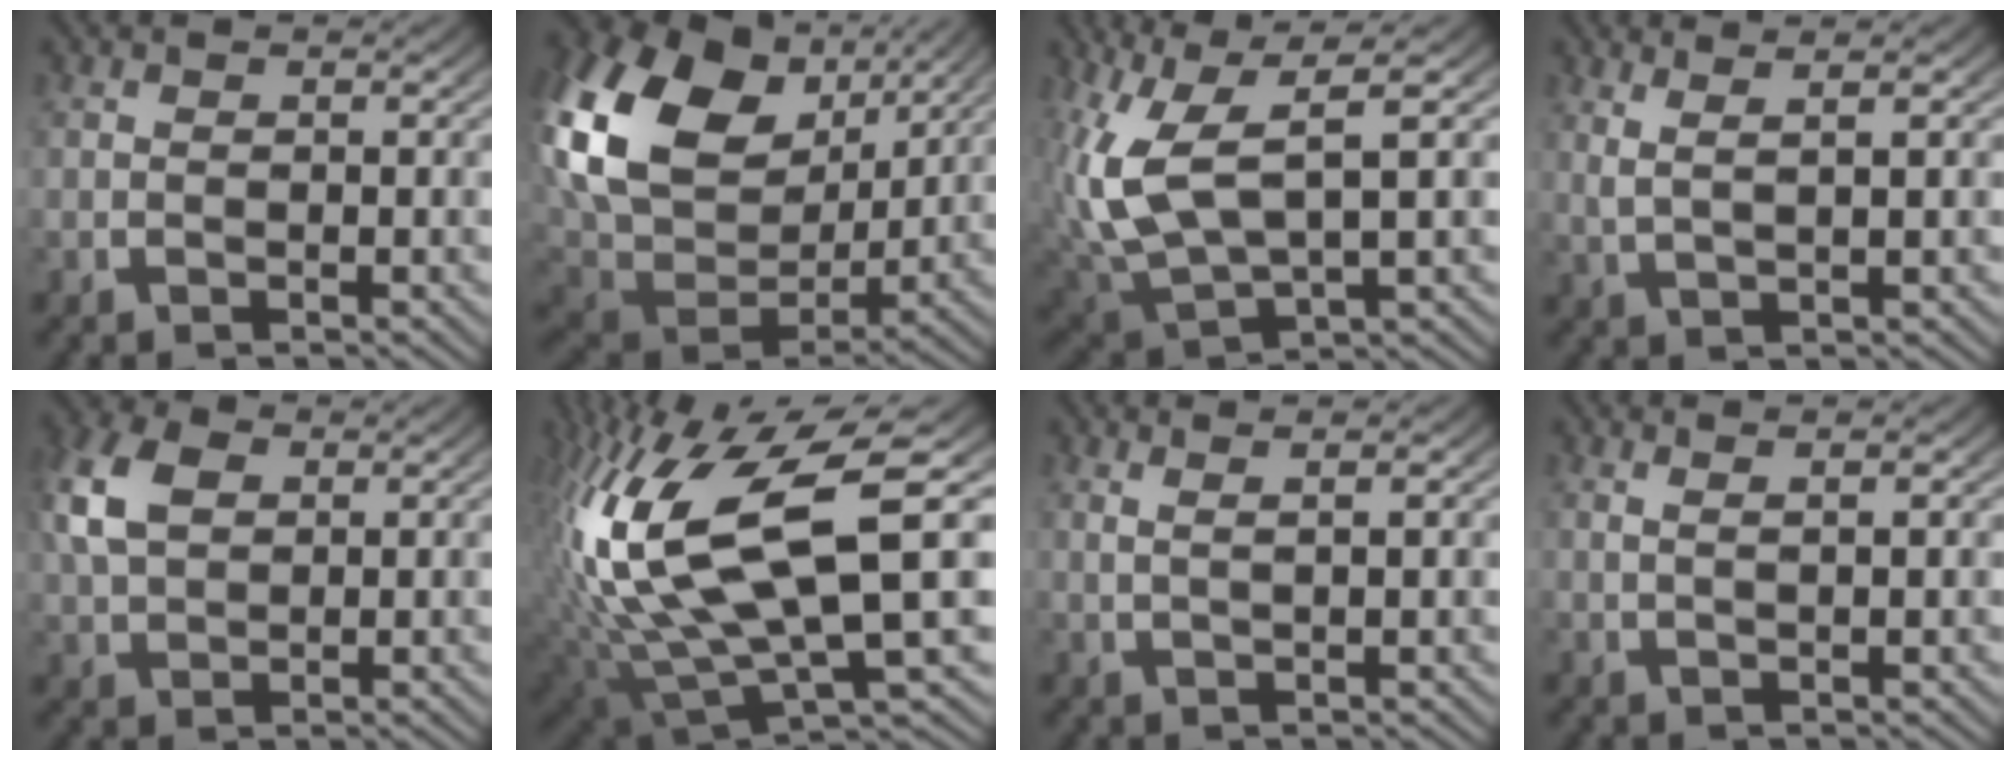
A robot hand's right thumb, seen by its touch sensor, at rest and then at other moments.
{"total": 15.8, "force": [2.6, 10.4, 11.6], "torque": [-0.259, -0.036, 0.057]}
{"total": 10.9, "force": [0.5, 6.9, 8.5], "torque": [-0.205, -0.035, 0.029]}
{"total": 3.2, "force": [2.1, 0.4, 2.4], "torque": [-0.045, 0.004, 0.043]}
{"total": 5.4, "force": [1.9, 3.5, 3.6], "torque": [-0.086, -0.004, 0.044]}
{"total": 17.9, "force": [-0.4, 10.4, 14.5], "torque": [-0.324, -0.047, 0.022]}
{"total": 2.2, "force": [1.4, 0.0, 1.6], "torque": [-0.025, 0.004, 0.030]}
{"total": 1.6, "force": [1.0, -0.1, 1.2], "torque": [-0.020, 0.002, 0.023]}